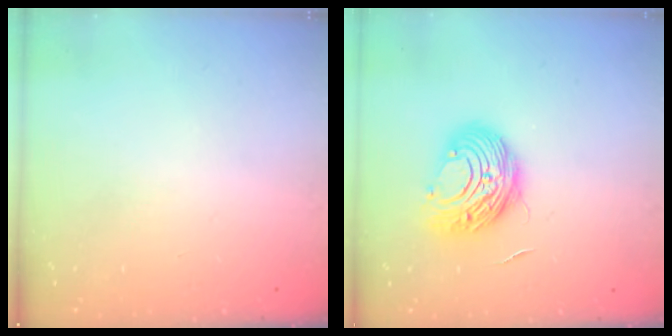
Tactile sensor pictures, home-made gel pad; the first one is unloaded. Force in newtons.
{"total": 10.5, "press": 10.5, "slide": 0.9}